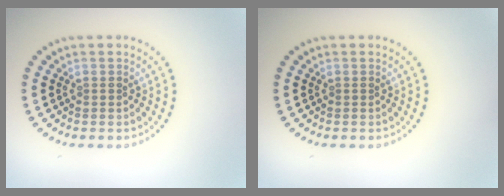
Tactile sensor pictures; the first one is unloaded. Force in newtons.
{"total": 0.0}